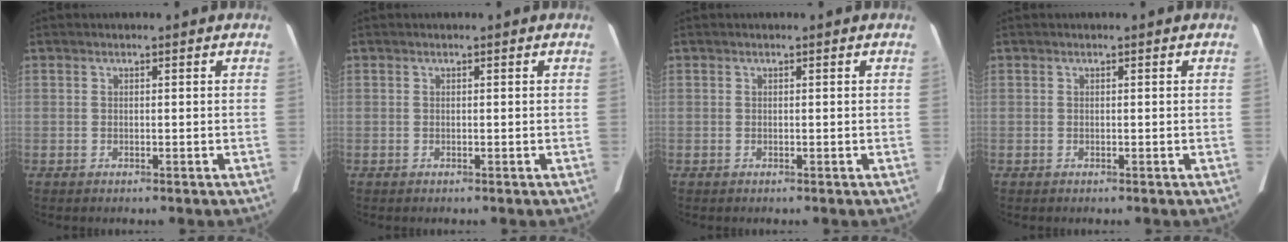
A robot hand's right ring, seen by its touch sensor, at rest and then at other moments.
{"total": 0.0}
{"total": 0.0}
{"total": 0.0}